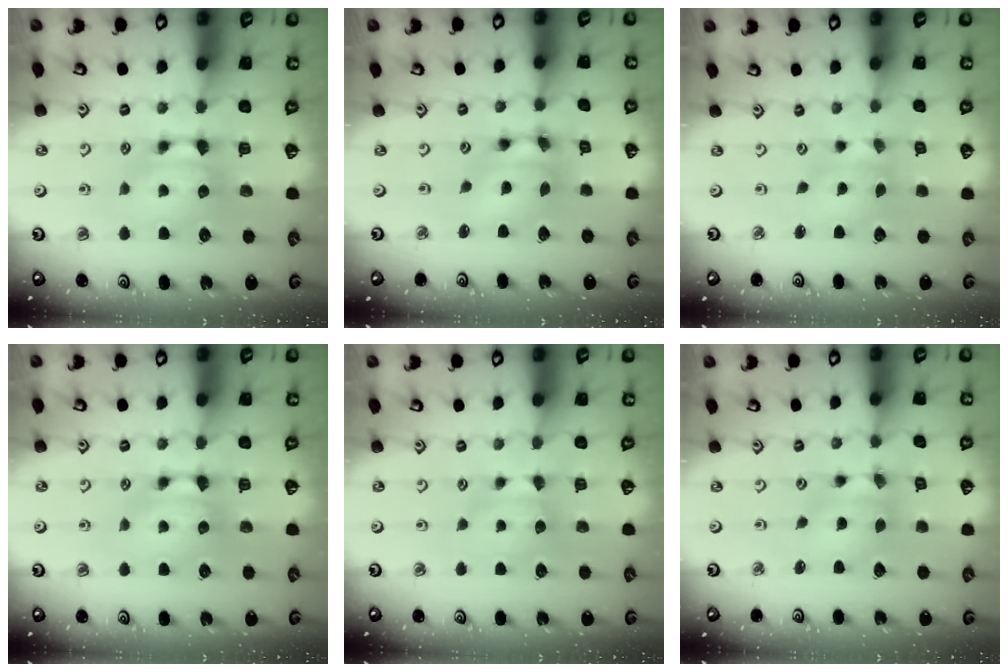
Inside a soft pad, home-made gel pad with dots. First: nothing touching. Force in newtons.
{"total": 6.0, "press": 5.7, "slide": 2.0}
{"total": 1.3, "press": 0.7, "slide": 1.1}
{"total": 0.0}
{"total": 1.5, "press": 1.5, "slide": 0.2}
{"total": 4.3, "press": 3.8, "slide": 1.9}